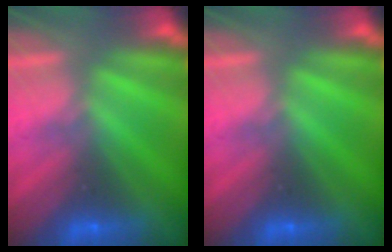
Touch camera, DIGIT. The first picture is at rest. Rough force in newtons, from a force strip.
{"total": 0.0}